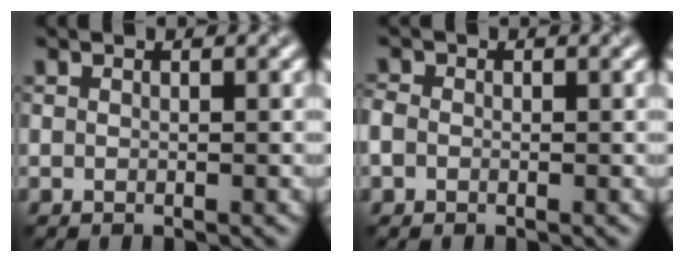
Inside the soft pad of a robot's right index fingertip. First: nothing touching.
{"total": 1.2, "force": [-0.4, 1.0, 0.5], "torque": [-0.007, 0.000, -0.012]}